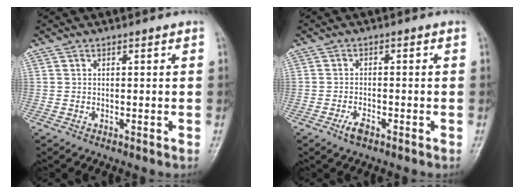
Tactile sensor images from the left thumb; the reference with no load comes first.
{"total": 2.4, "force": [-1.7, 1.0, 1.4], "torque": [-0.031, 0.005, -0.033]}